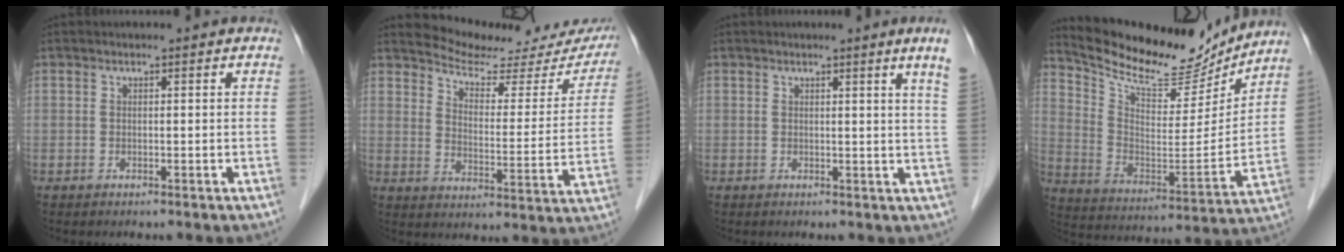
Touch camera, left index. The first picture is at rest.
{"total": 18.7, "force": [17.9, 3.9, 4.1], "torque": [-0.042, -0.056, 0.214]}
{"total": 4.7, "force": [3.3, -1.3, 3.1], "torque": [-0.040, -0.019, 0.025]}
{"total": 18.6, "force": [17.3, 4.4, 5.2], "torque": [-0.103, -0.026, 0.275]}